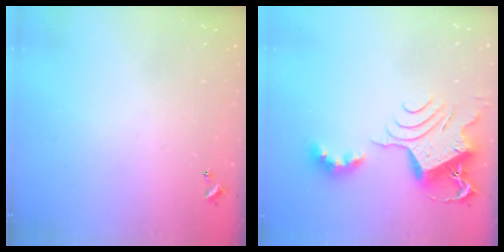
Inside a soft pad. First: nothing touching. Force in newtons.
{"total": 10.3, "press": 10.2, "slide": 1.3}